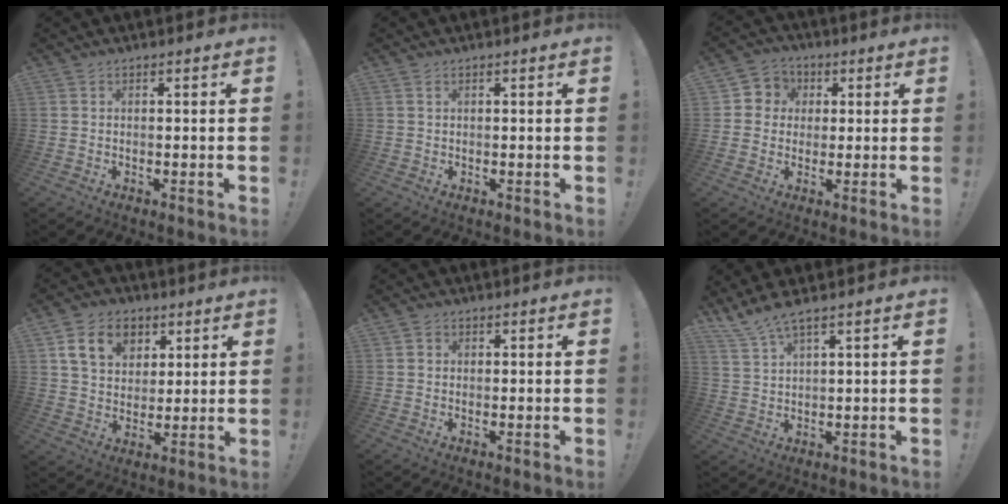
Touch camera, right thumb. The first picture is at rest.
{"total": 1.0, "force": [0.3, 0.9, 0.1], "torque": [0.004, -0.001, 0.003]}
{"total": 6.1, "force": [-0.1, 6.0, 1.3], "torque": [-0.020, 0.010, 0.002]}
{"total": 12.3, "force": [5.6, 9.2, 5.9], "torque": [-0.090, -0.015, 0.108]}
{"total": 1.2, "force": [0.2, 1.1, 0.2], "torque": [0.002, 0.001, 0.002]}
{"total": 5.4, "force": [4.4, 0.2, 3.2], "torque": [-0.073, -0.021, 0.081]}